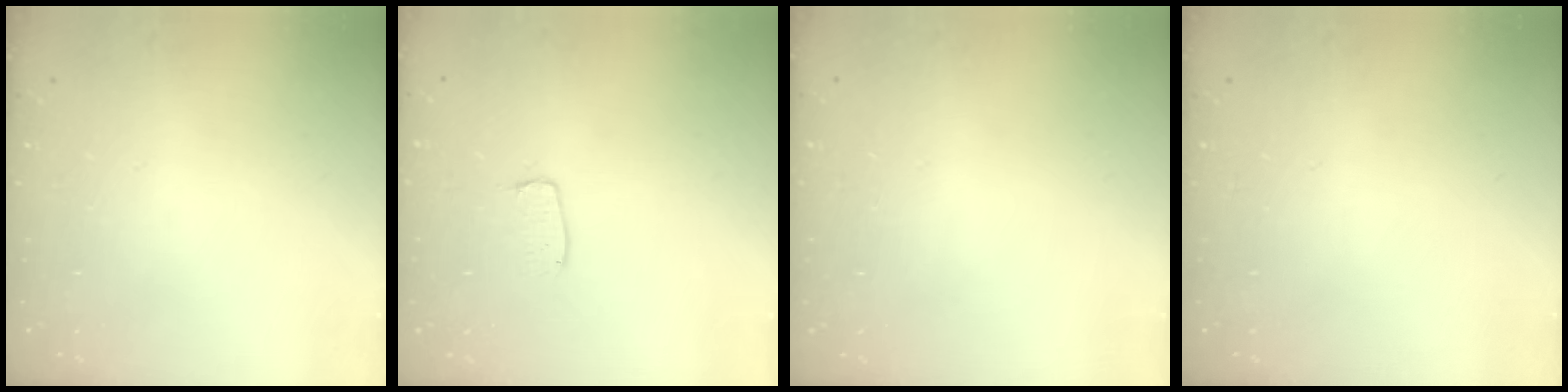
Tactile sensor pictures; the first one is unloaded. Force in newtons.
{"total": 4.8, "press": 4.8, "slide": 0.3}
{"total": 0.0}
{"total": 0.0}